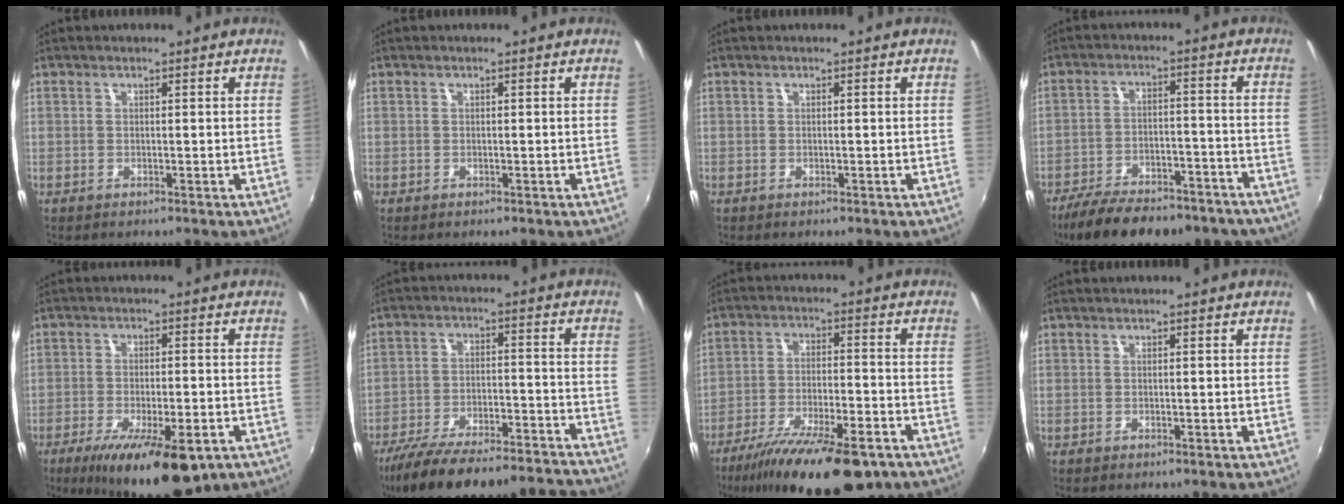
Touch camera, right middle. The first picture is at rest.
{"total": 0.0}
{"total": 0.0}
{"total": 23.2, "force": [-18.8, 8.2, 10.9], "torque": [-0.207, -0.015, -0.248]}
{"total": 16.4, "force": [-10.0, 5.4, 11.8], "torque": [-0.215, -0.041, -0.145]}
{"total": 25.3, "force": [-22.6, 4.7, 10.5], "torque": [-0.189, -0.024, -0.314]}
{"total": 19.9, "force": [-14.2, 5.6, 12.7], "torque": [-0.232, -0.041, -0.219]}
{"total": 0.0}